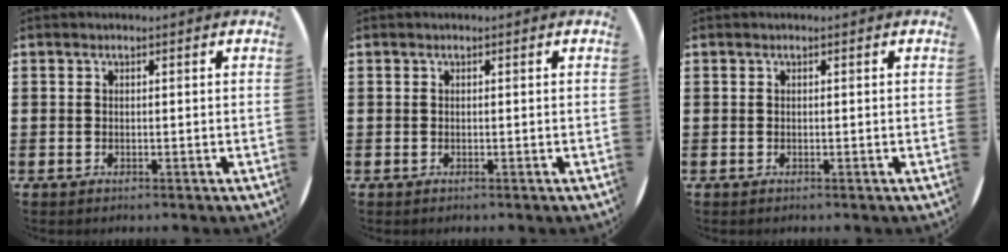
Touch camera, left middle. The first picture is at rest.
{"total": 0.0}
{"total": 0.0}